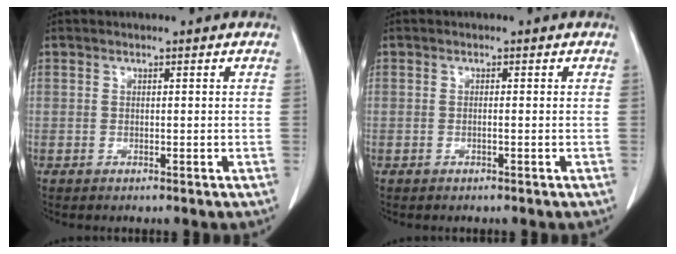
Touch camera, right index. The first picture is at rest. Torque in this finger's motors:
{"motor_torque": [0.03, 0.17, -0.03, 0.01]}